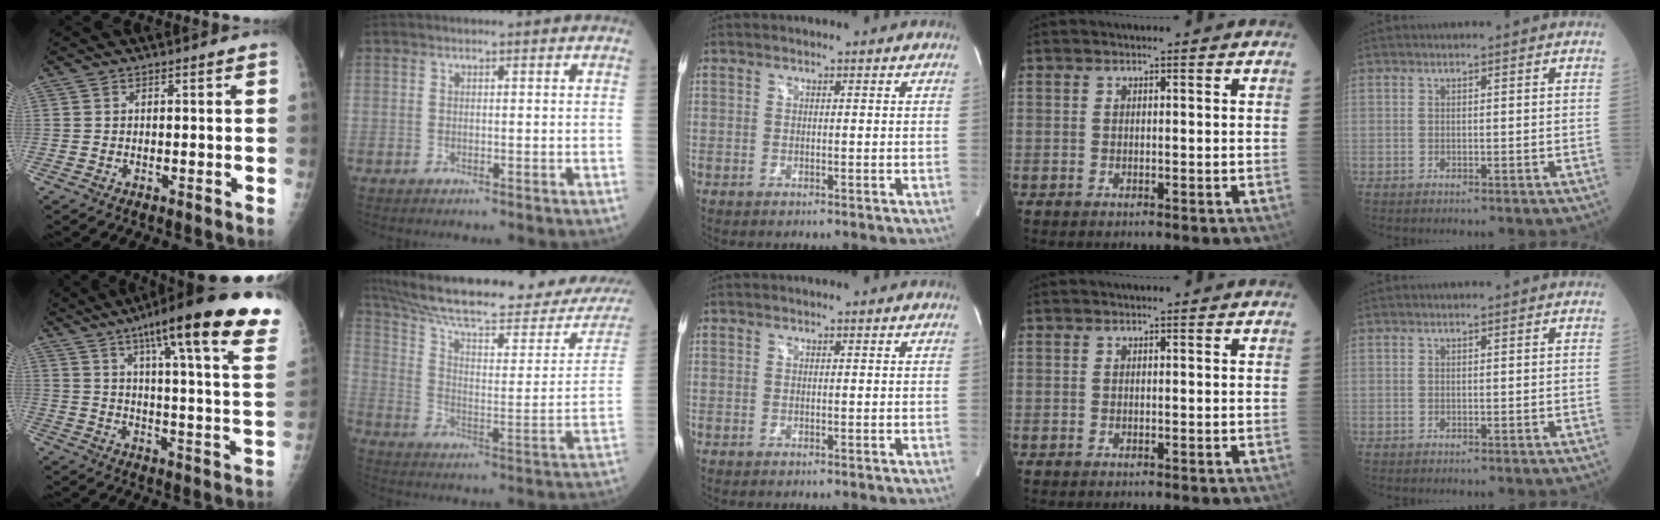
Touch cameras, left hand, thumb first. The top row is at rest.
{"thumb": {"total": 26.3, "force": [16.6, 3.8, 20.1], "torque": [-0.270, -0.046, 0.218]}, "index": {"total": 24.1, "force": [21.7, 2.5, 10.3], "torque": [-0.169, -0.045, 0.307]}, "middle": {"total": 1.8, "force": [-0.8, -1.1, -1.2], "torque": [0.018, -0.010, -0.014]}}